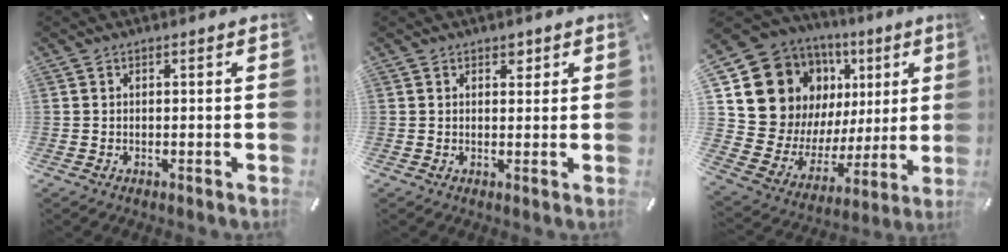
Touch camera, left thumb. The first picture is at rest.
{"total": 1.9, "force": [1.0, 1.3, 0.8], "torque": [-0.002, -0.004, 0.014]}
{"total": 18.4, "force": [7.7, 14.8, 7.8], "torque": [-0.130, -0.067, 0.162]}